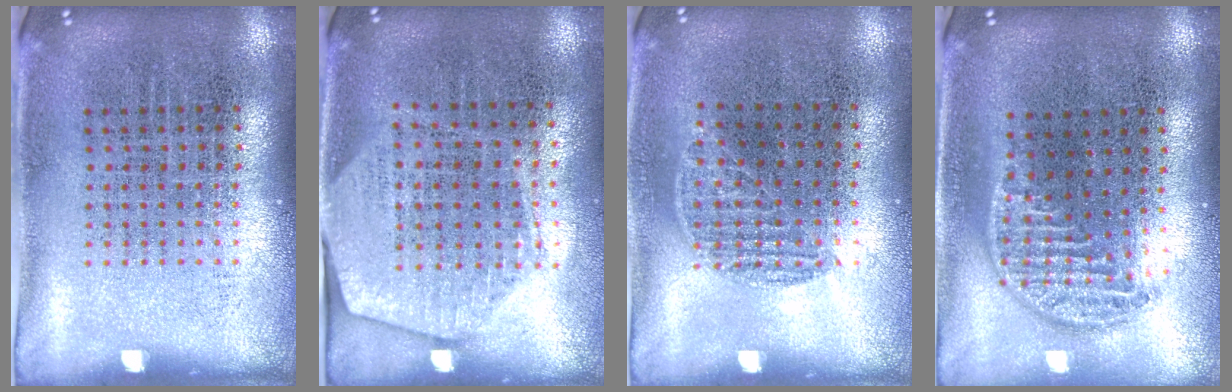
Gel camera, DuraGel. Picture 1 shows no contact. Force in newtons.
{"total": 1.9, "press": 1.7, "slide": 0.9}
{"total": 0.8, "press": 0.7, "slide": 0.4}
{"total": 1.4, "press": 1.2, "slide": 0.7}